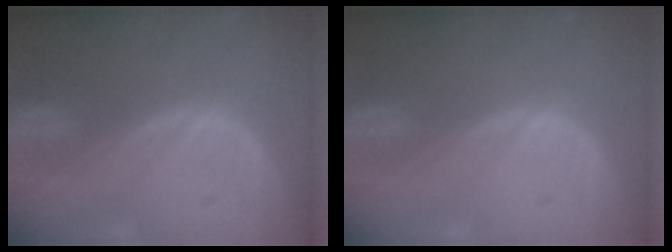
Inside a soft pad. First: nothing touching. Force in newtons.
{"total": 0.0}